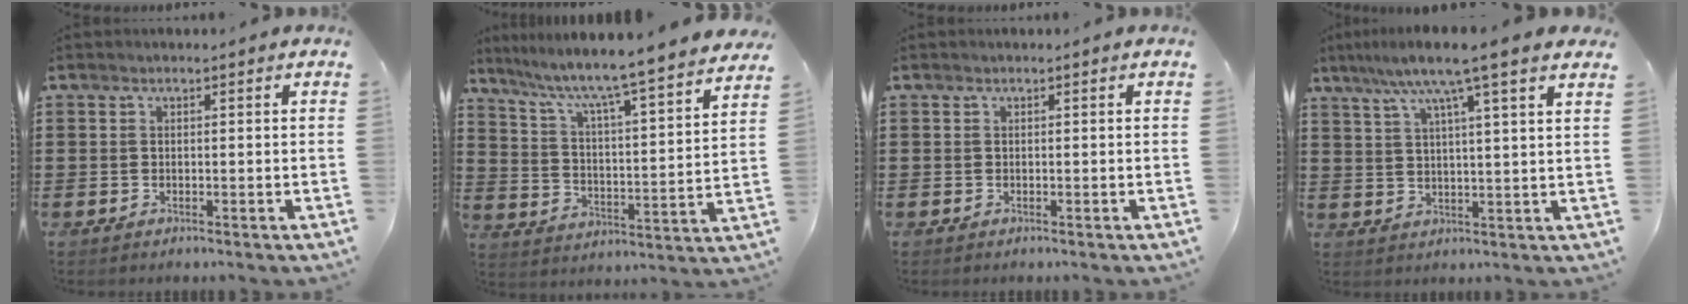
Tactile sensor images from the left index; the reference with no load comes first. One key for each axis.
{"total": 6.2, "fx": 5.5, "fy": -0.9, "fz": 2.7, "tx": -0.079, "ty": -0.058, "tz": 0.080}
{"total": 0.0}
{"total": 8.4, "fx": 6.0, "fy": -0.1, "fz": 5.9, "tx": -0.134, "ty": -0.012, "tz": 0.099}